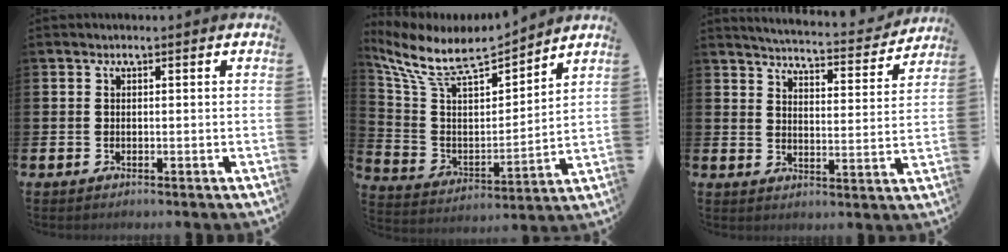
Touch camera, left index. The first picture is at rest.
{"total": 7.9, "force": [7.0, 2.2, 2.9], "torque": [-0.098, -0.052, 0.119]}
{"total": 4.6, "force": [4.6, 0.2, 0.8], "torque": [-0.032, -0.041, 0.073]}